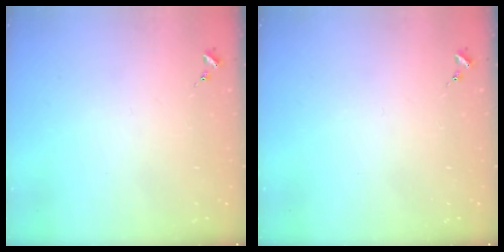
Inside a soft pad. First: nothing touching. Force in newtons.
{"total": 0.0}